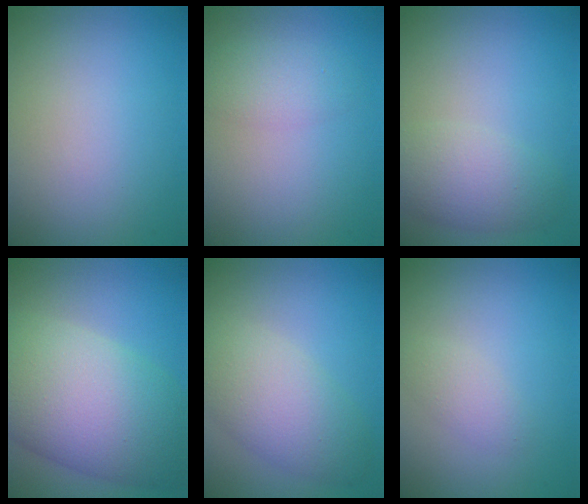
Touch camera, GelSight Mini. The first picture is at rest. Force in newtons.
{"total": 2.2, "press": 2.2, "slide": 0.1}
{"total": 3.5, "press": 3.5, "slide": 0.1}
{"total": 12.1, "press": 12.1, "slide": 0.8}
{"total": 5.4, "press": 5.4, "slide": 0.3}
{"total": 1.5, "press": 1.5, "slide": 0.0}